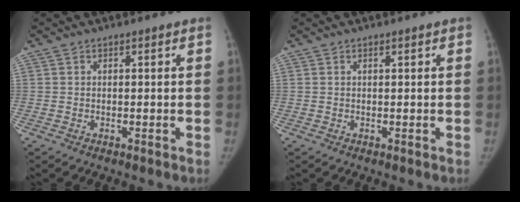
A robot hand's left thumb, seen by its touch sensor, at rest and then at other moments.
{"total": 0.5, "force": [0.3, 0.1, 0.4], "torque": [-0.006, 0.000, 0.004]}